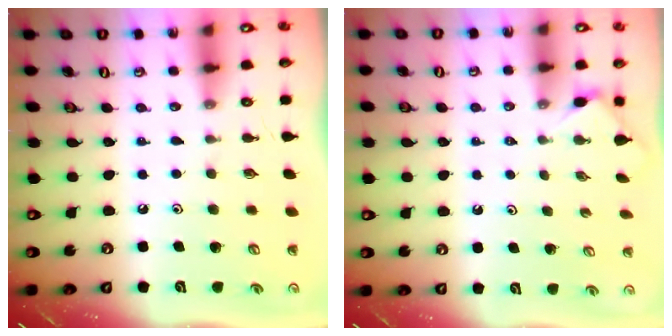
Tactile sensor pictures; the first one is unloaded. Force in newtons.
{"total": 1.6, "press": 1.5, "slide": 0.4}